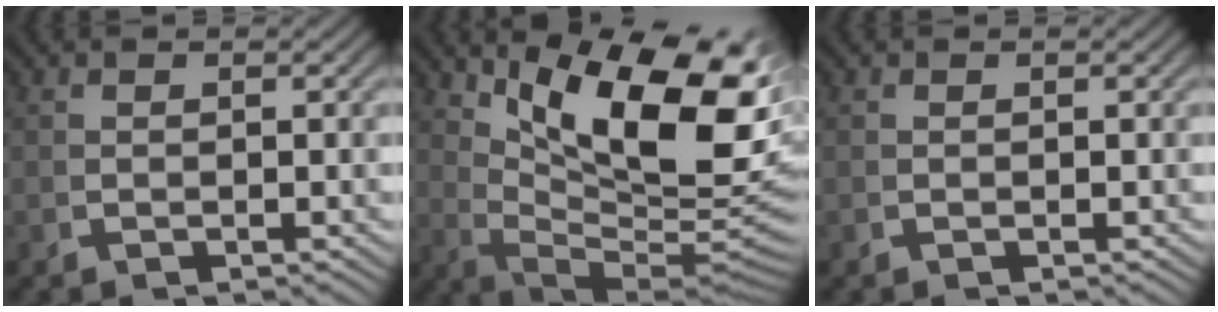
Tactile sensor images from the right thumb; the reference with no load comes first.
{"total": 17.3, "force": [1.6, 9.5, 14.3], "torque": [-0.237, -0.055, 0.058]}
{"total": 0.0}